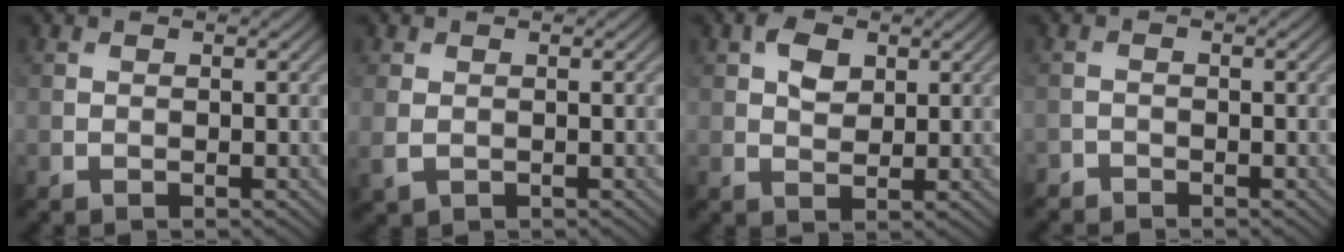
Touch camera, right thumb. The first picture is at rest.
{"total": 2.1, "force": [-0.2, 1.5, 1.4], "torque": [-0.047, -0.005, -0.001]}
{"total": 3.4, "force": [1.3, 2.2, 2.2], "torque": [-0.042, 0.003, 0.021]}
{"total": 1.3, "force": [-1.2, 0.4, 0.0], "torque": [0.001, 0.000, -0.027]}